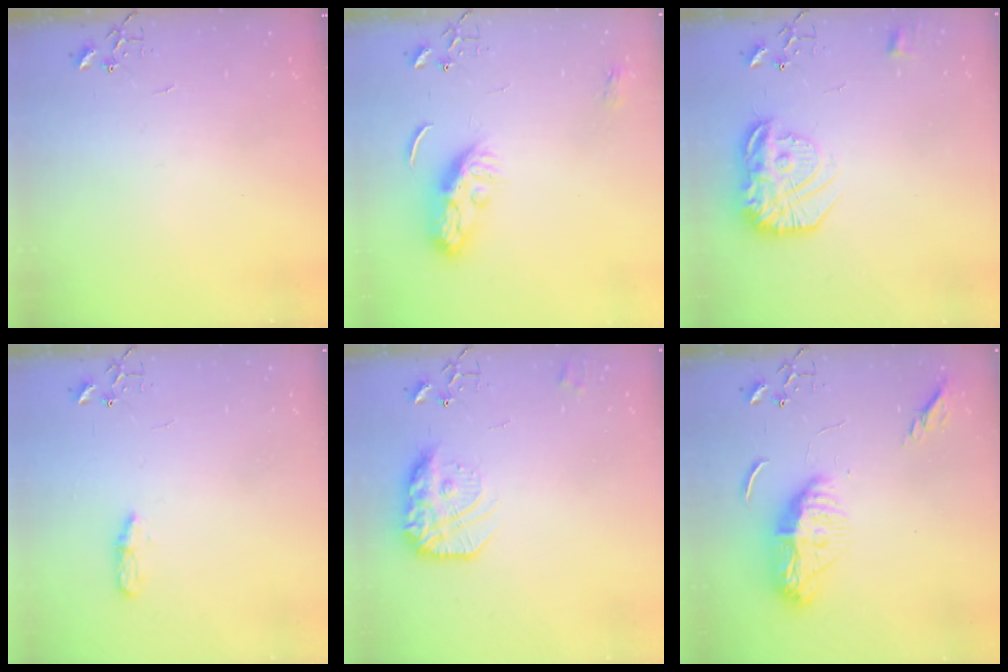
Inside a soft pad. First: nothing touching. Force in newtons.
{"total": 8.8, "press": 8.8, "slide": 0.5}
{"total": 18.4, "press": 18.3, "slide": 1.7}
{"total": 4.9, "press": 4.8, "slide": 0.6}
{"total": 16.5, "press": 16.4, "slide": 1.3}
{"total": 13.7, "press": 13.6, "slide": 1.2}